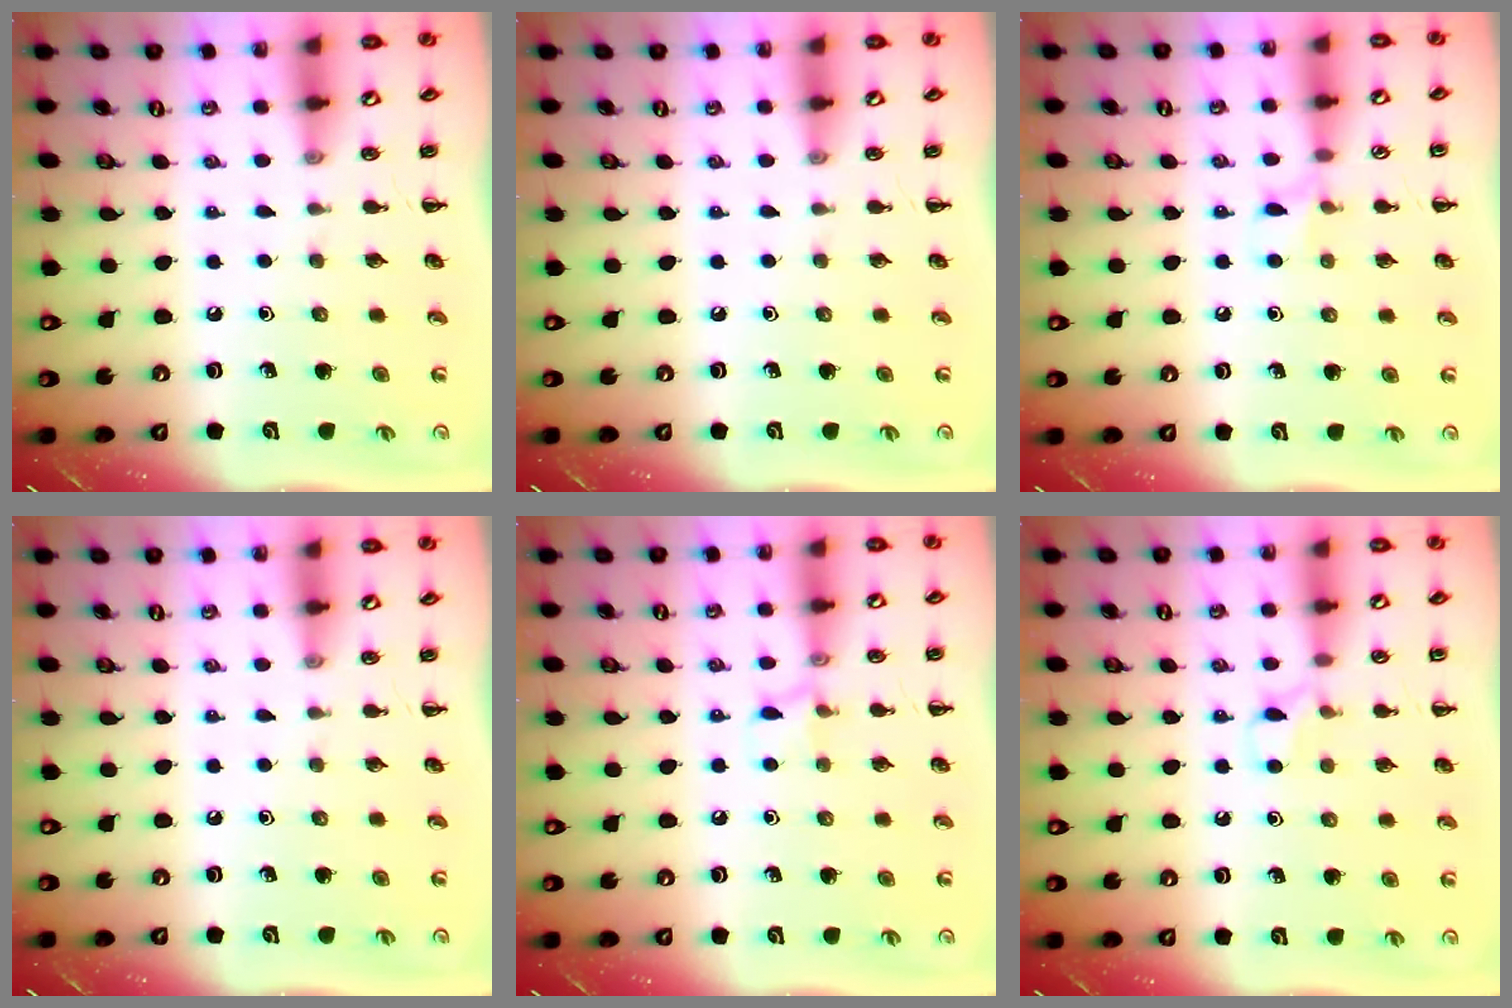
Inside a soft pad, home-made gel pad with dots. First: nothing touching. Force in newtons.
{"total": 0.0}
{"total": 5.6, "press": 5.2, "slide": 1.9}
{"total": 0.0}
{"total": 6.6, "press": 6.4, "slide": 1.8}
{"total": 5.3, "press": 5.1, "slide": 1.4}